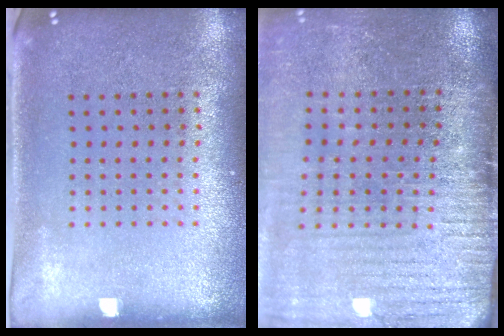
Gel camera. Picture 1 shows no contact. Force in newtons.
{"total": 3.7, "press": 3.2, "slide": 1.9}